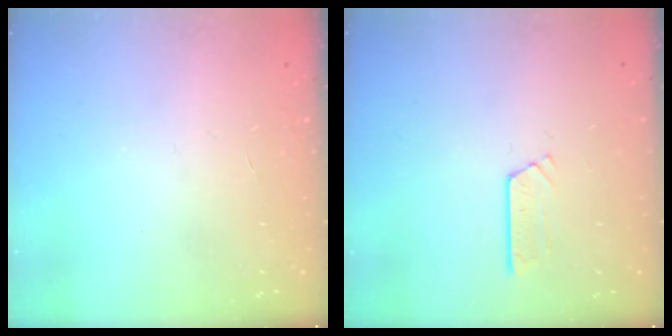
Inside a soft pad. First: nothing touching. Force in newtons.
{"total": 2.5, "press": 2.5, "slide": 0.2}